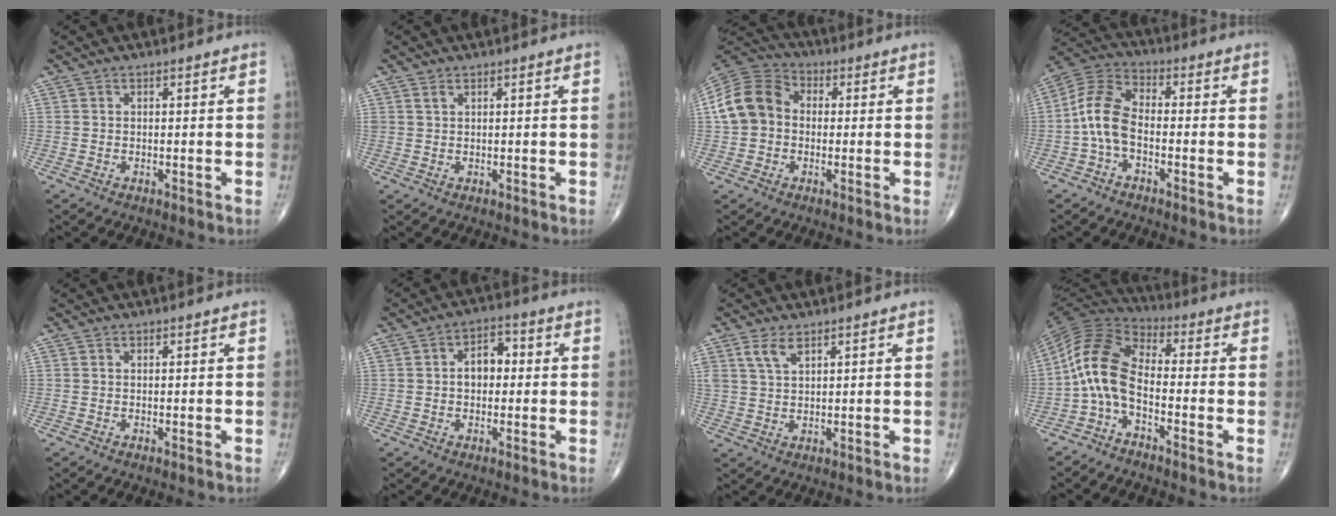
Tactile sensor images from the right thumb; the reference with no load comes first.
{"total": 0.8, "force": [0.6, 0.4, 0.3], "torque": [-0.003, 0.001, 0.012]}
{"total": 11.2, "force": [0.1, 9.1, 6.5], "torque": [-0.117, 0.035, -0.012]}
{"total": 9.0, "force": [-2.0, 5.0, 7.1], "torque": [-0.140, 0.034, -0.051]}
{"total": 0.0}
{"total": 8.0, "force": [0.4, 5.8, 5.6], "torque": [-0.051, 0.024, -0.003]}
{"total": 3.8, "force": [2.3, 1.7, 2.5], "torque": [-0.051, -0.003, 0.052]}
{"total": 10.5, "force": [-2.8, 5.3, 8.6], "torque": [-0.168, 0.053, -0.072]}